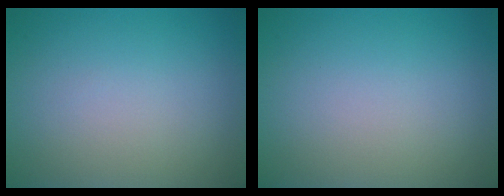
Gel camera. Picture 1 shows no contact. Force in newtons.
{"total": 0.0}